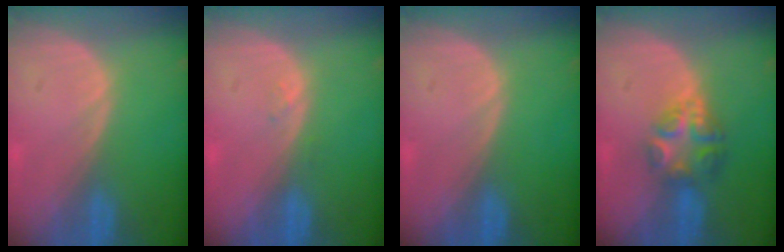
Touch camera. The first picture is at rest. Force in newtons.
{"total": 0.9, "press": 0.8, "slide": 0.4}
{"total": 0.0}
{"total": 6.2, "press": 5.4, "slide": 2.9}